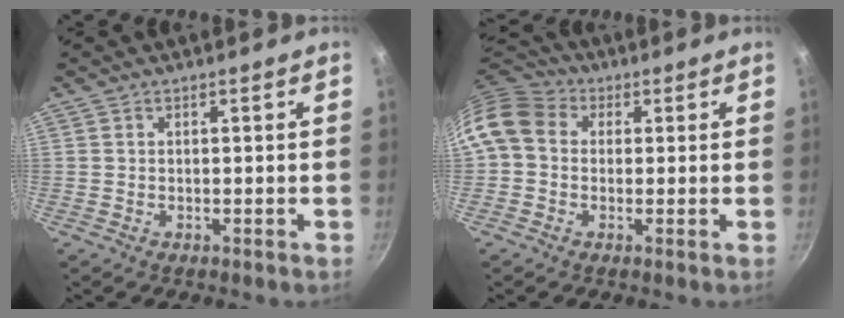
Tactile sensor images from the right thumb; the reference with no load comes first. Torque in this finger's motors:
{"motor_torque": [-0.40, 0.99, 0.91, -0.80, 0.22]}